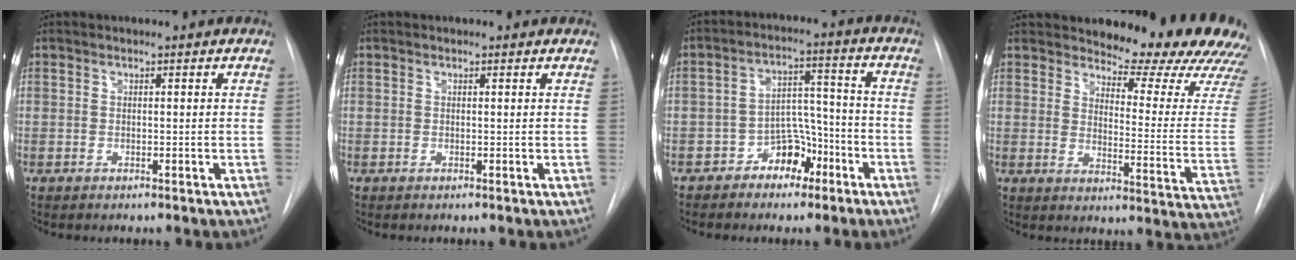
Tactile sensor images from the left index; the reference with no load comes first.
{"total": 0.6, "force": [0.6, 0.2, 0.1], "torque": [-0.006, 0.004, 0.006]}
{"total": 6.6, "force": [-4.0, 4.1, 3.4], "torque": [-0.056, 0.027, -0.064]}
{"total": 19.6, "force": [17.7, 3.4, 7.6], "torque": [-0.090, -0.093, 0.202]}